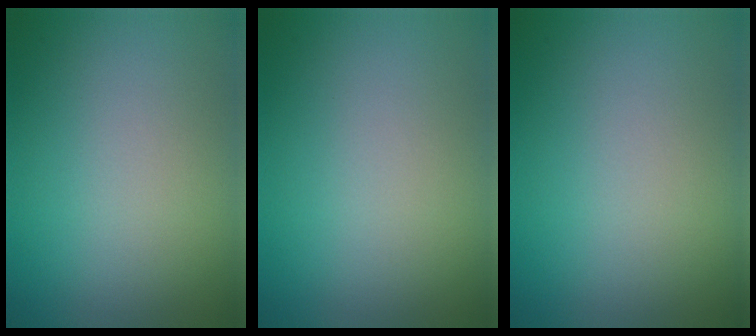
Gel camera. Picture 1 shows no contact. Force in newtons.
{"total": 0.0}
{"total": 0.0}